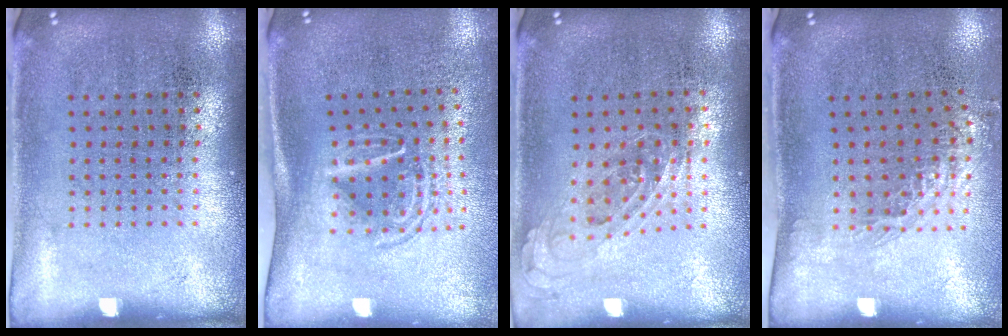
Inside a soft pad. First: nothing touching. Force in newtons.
{"total": 1.7, "press": 1.2, "slide": 1.2}
{"total": 0.8, "press": 0.7, "slide": 0.4}
{"total": 1.2, "press": 0.9, "slide": 0.7}